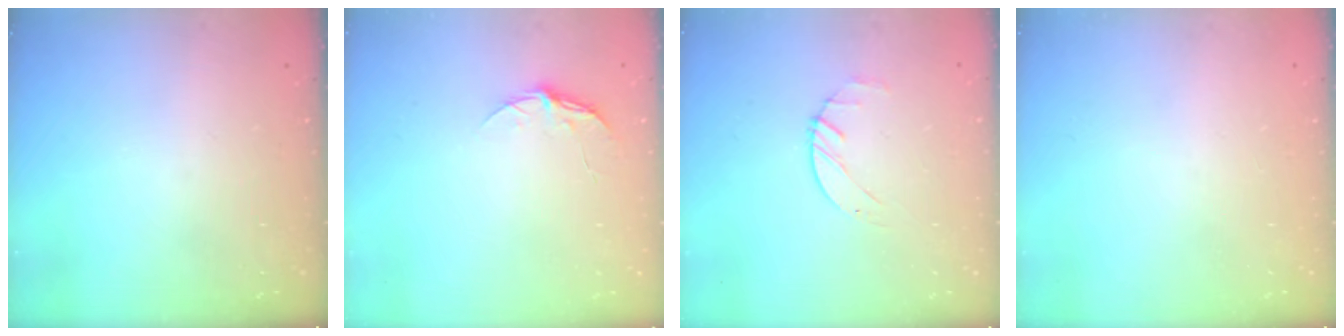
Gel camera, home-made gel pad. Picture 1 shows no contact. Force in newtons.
{"total": 5.5, "press": 5.5, "slide": 0.5}
{"total": 1.4, "press": 1.4, "slide": 0.2}
{"total": 0.0}